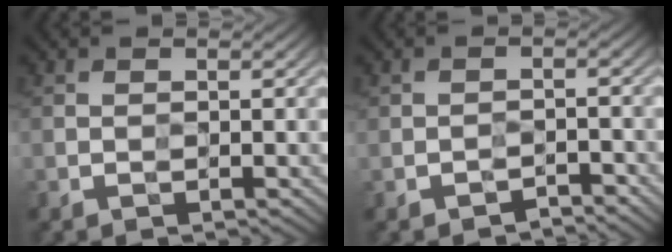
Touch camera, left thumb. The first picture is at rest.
{"total": 2.0, "force": [-1.8, 0.9, 0.4], "torque": [-0.001, 0.005, -0.028]}